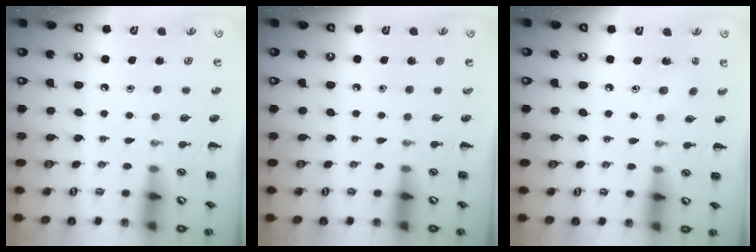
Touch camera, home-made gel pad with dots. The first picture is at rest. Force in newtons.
{"total": 0.0}
{"total": 1.6, "press": 1.4, "slide": 0.7}